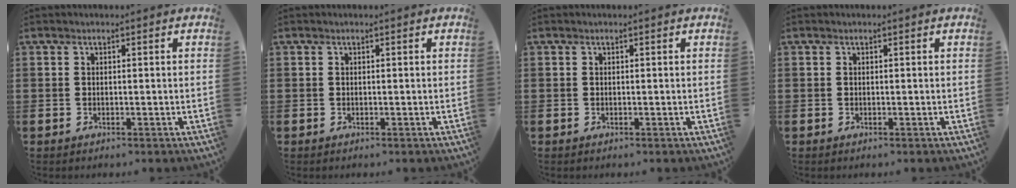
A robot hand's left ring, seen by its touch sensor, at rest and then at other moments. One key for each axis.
{"total": 0.0}
{"total": 0.0}
{"total": 0.0}